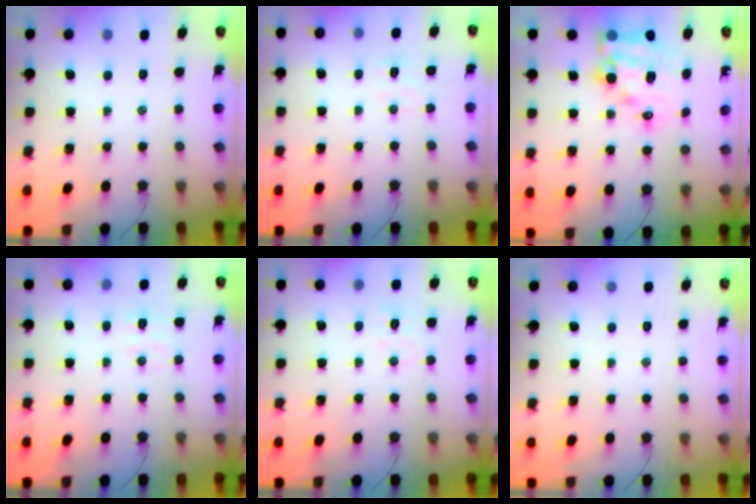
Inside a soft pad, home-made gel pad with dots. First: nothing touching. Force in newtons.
{"total": 4.9, "press": 4.8, "slide": 1.2}
{"total": 15.2, "press": 14.8, "slide": 3.6}
{"total": 4.8, "press": 4.6, "slide": 1.1}
{"total": 5.5, "press": 5.3, "slide": 1.3}
{"total": 0.0}